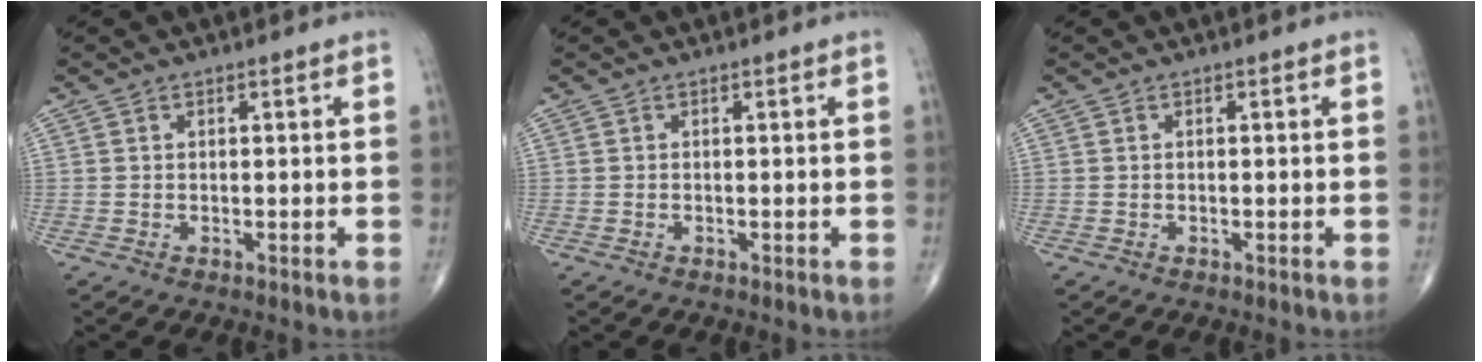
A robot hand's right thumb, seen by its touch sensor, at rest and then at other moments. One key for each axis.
{"total": 0.0}
{"total": 0.0}